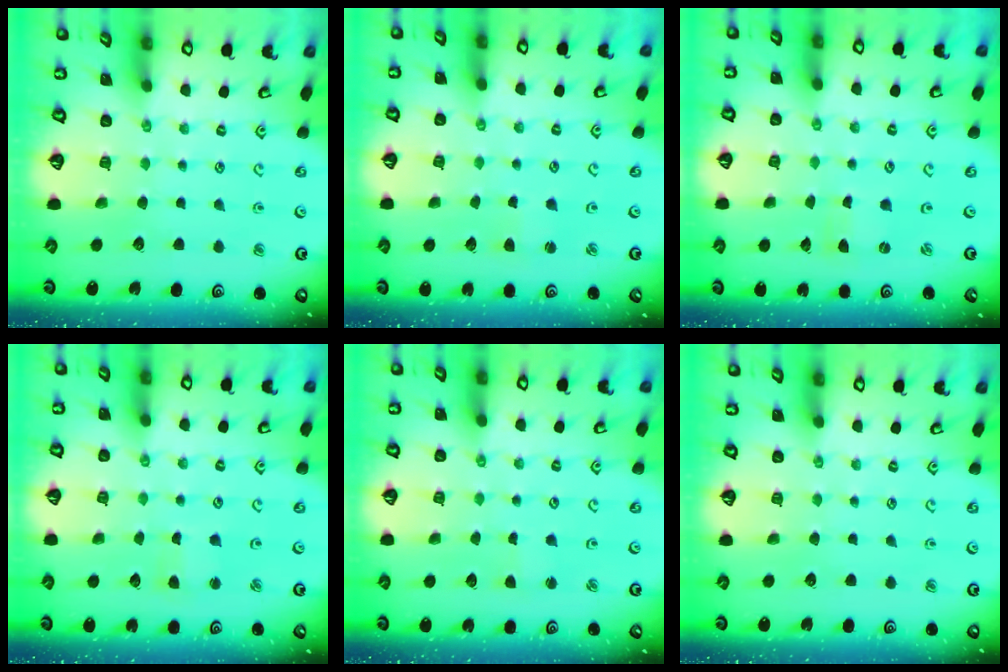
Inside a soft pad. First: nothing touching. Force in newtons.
{"total": 1.3, "press": 1.2, "slide": 0.2}
{"total": 0.0}
{"total": 2.7, "press": 2.6, "slide": 0.4}
{"total": 1.4, "press": 1.4, "slide": 0.2}
{"total": 0.0}